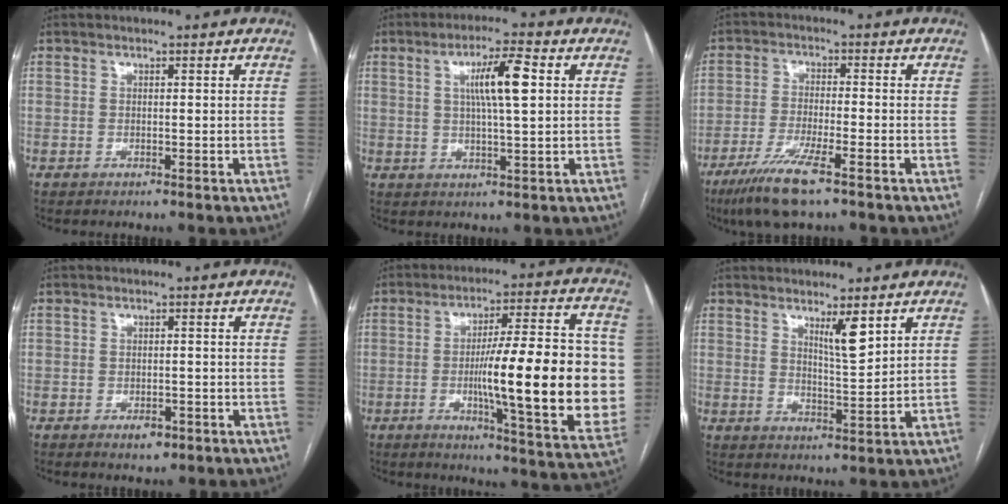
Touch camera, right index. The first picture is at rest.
{"total": 7.6, "force": [1.9, 0.5, 7.4], "torque": [-0.131, 0.006, 0.032]}
{"total": 8.7, "force": [-5.7, 0.6, 6.6], "torque": [-0.128, -0.023, -0.101]}
{"total": 2.2, "force": [-1.2, 1.2, 1.4], "torque": [-0.016, 0.002, -0.009]}
{"total": 22.5, "force": [-1.5, 3.0, 22.3], "torque": [-0.276, 0.011, -0.016]}
{"total": 4.7, "force": [2.9, 0.4, 3.7], "torque": [-0.064, -0.012, 0.054]}